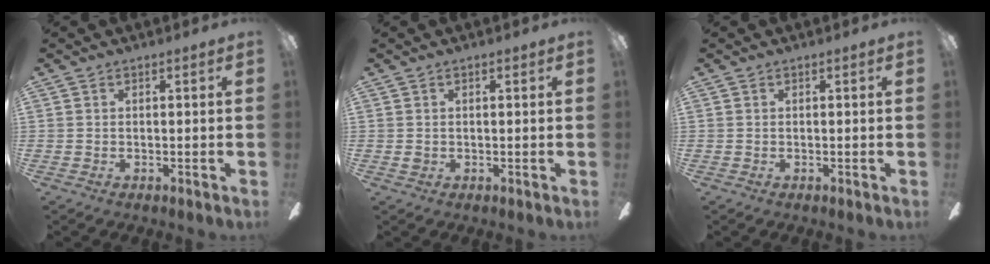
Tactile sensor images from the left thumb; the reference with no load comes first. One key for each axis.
{"total": 0.8, "fx": 0.2, "fy": 0.7, "fz": 0.3, "tx": -0.008, "ty": 0.006, "tz": 0.001}
{"total": 0.0}